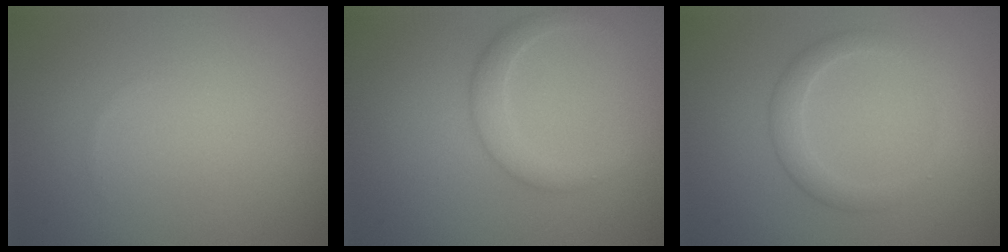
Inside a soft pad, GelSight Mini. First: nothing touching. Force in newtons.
{"total": 2.4, "press": 2.4, "slide": 0.1}
{"total": 2.2, "press": 2.2, "slide": 0.1}